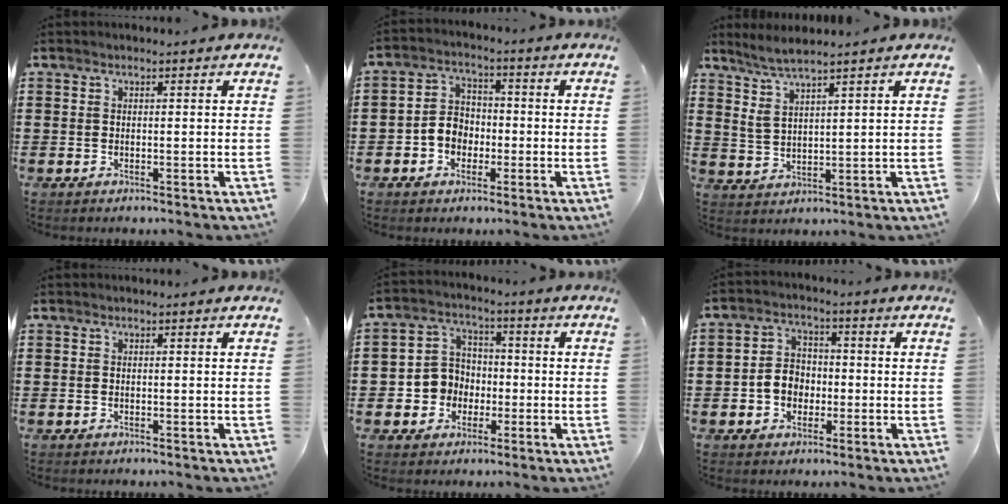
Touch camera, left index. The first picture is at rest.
{"total": 4.7, "force": [-2.0, 3.7, 2.0], "torque": [-0.054, 0.010, -0.045]}
{"total": 4.1, "force": [3.1, 0.6, 2.6], "torque": [-0.057, -0.004, 0.057]}
{"total": 0.0}
{"total": 6.2, "force": [-1.3, 5.8, 1.6], "torque": [-0.063, 0.014, -0.028]}
{"total": 4.9, "force": [-1.3, 4.1, 2.3], "torque": [-0.052, 0.013, -0.027]}